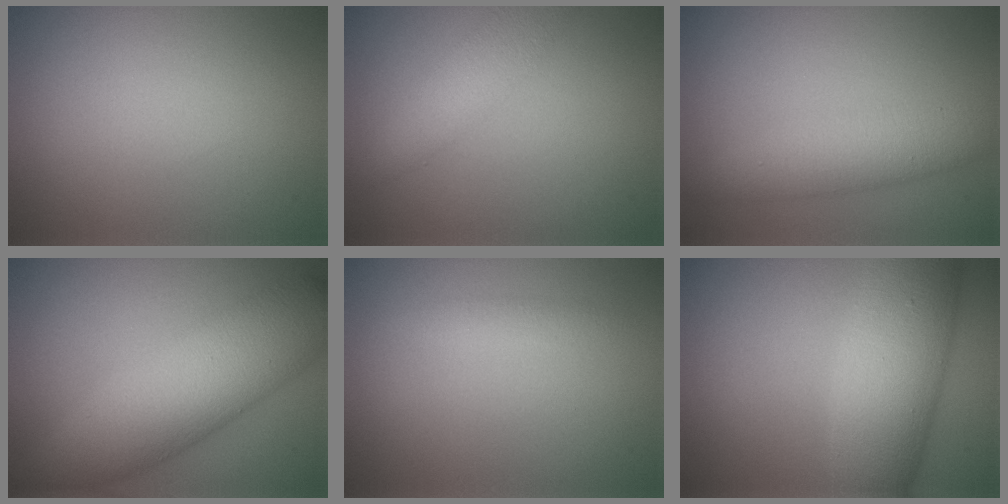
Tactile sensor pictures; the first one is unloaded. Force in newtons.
{"total": 3.1, "press": 3.1, "slide": 0.1}
{"total": 4.0, "press": 4.0, "slide": 0.1}
{"total": 9.2, "press": 9.2, "slide": 0.1}
{"total": 1.1, "press": 1.1, "slide": 0.0}
{"total": 9.0, "press": 9.0, "slide": 0.2}